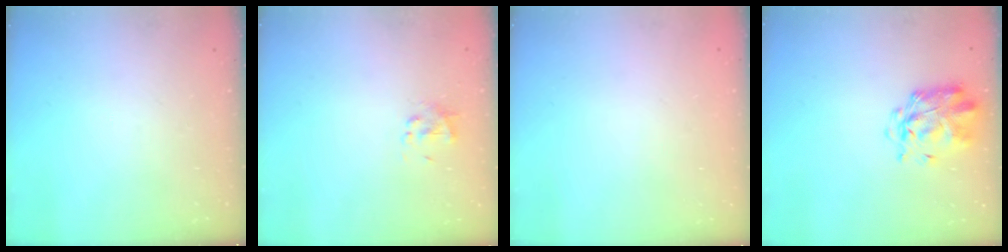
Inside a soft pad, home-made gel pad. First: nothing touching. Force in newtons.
{"total": 2.5, "press": 2.5, "slide": 0.6}
{"total": 1.9, "press": 1.9, "slide": 0.2}
{"total": 2.9, "press": 2.8, "slide": 0.8}